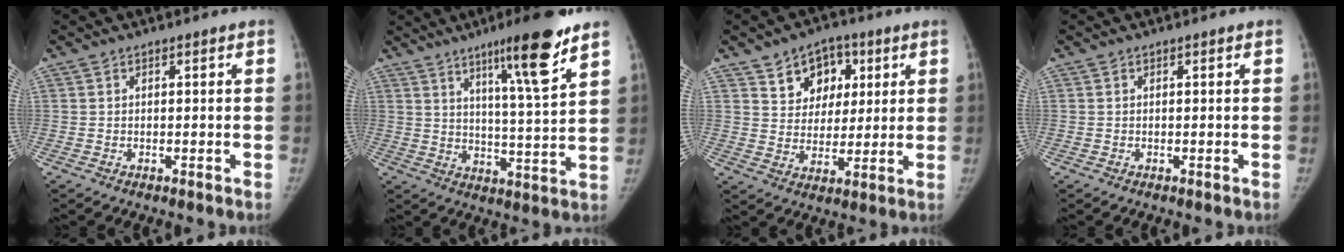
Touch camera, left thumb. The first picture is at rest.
{"total": 14.4, "force": [8.7, 1.2, 11.4], "torque": [-0.169, -0.050, 0.136]}
{"total": 10.2, "force": [4.7, 7.9, 4.4], "torque": [-0.024, -0.017, 0.078]}
{"total": 0.0}